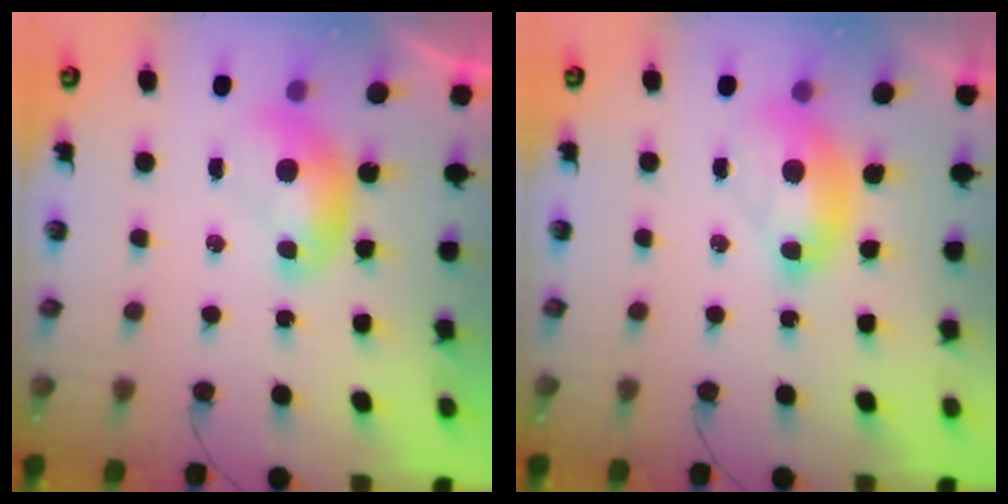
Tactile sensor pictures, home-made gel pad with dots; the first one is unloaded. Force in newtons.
{"total": 2.6, "press": 2.6, "slide": 0.6}